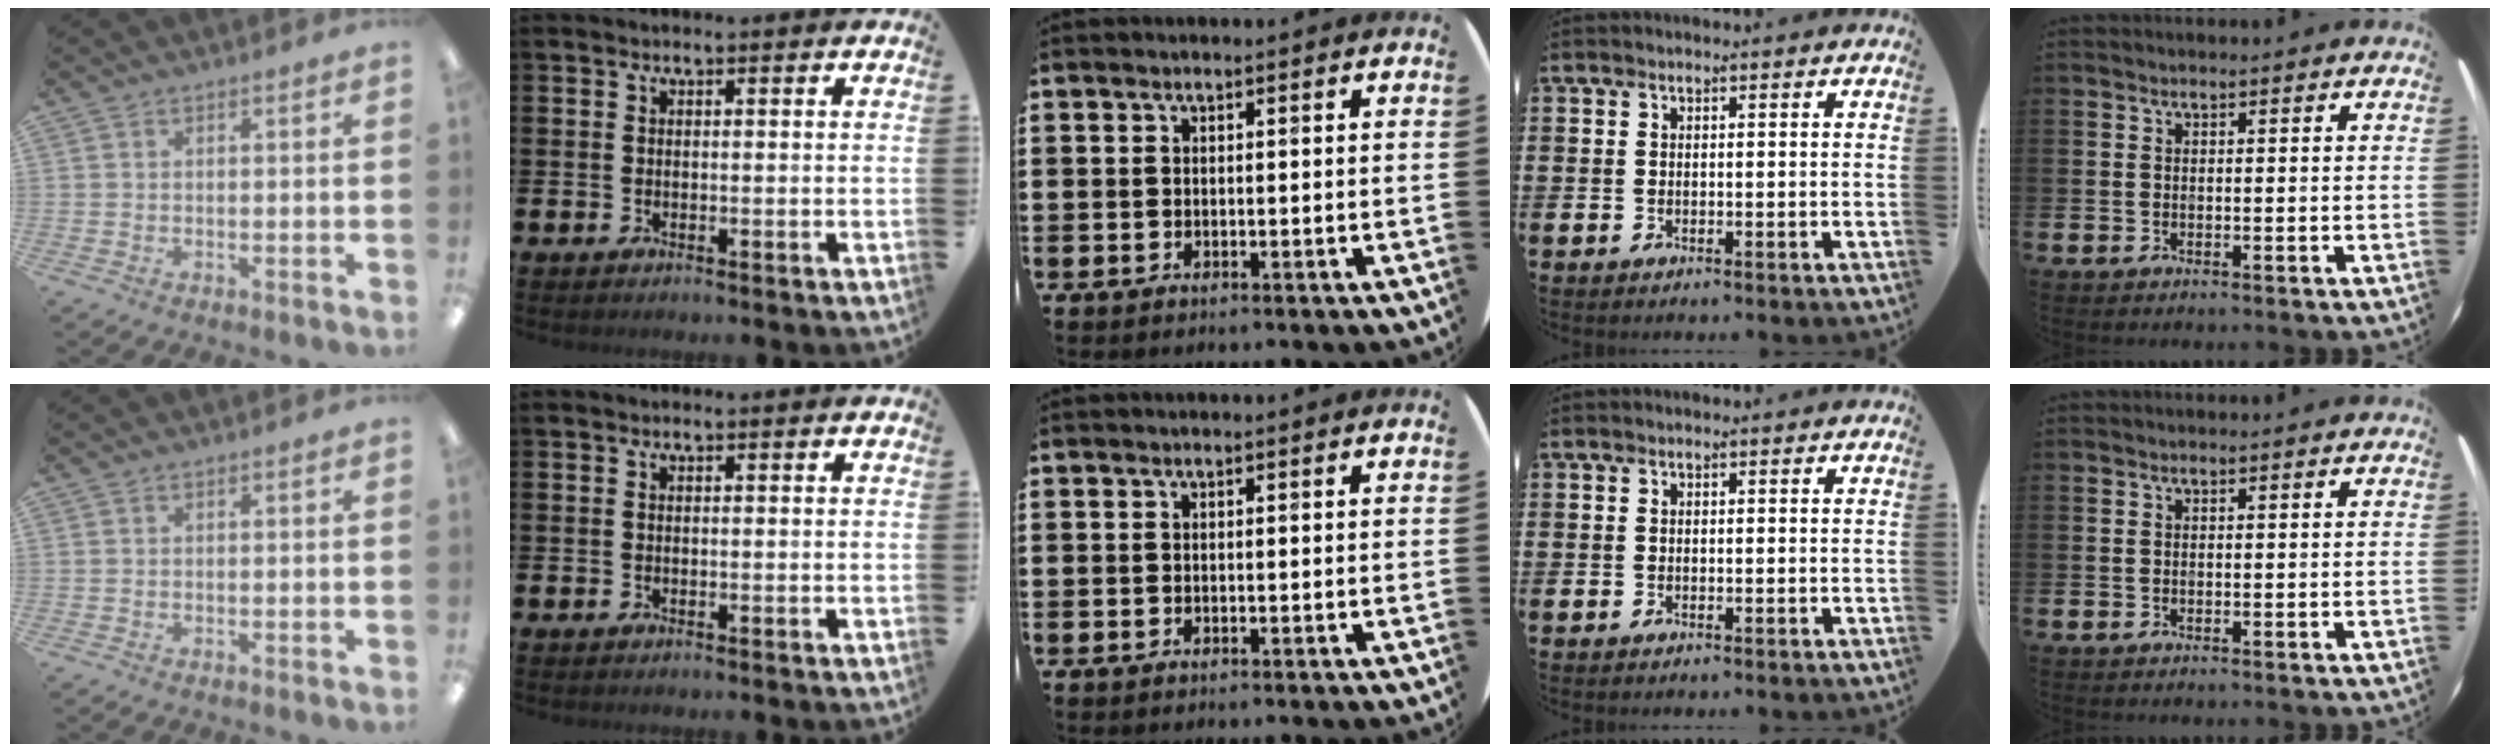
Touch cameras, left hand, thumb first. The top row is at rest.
{}